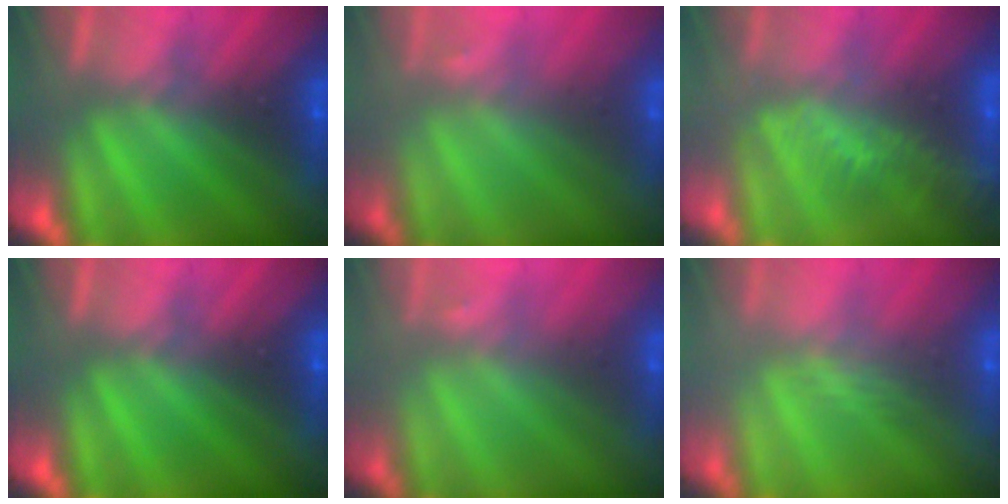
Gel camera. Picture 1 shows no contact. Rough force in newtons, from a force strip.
{"total": 1.5}
{"total": 2.9}
{"total": 0.0}
{"total": 1.5}
{"total": 2.4}